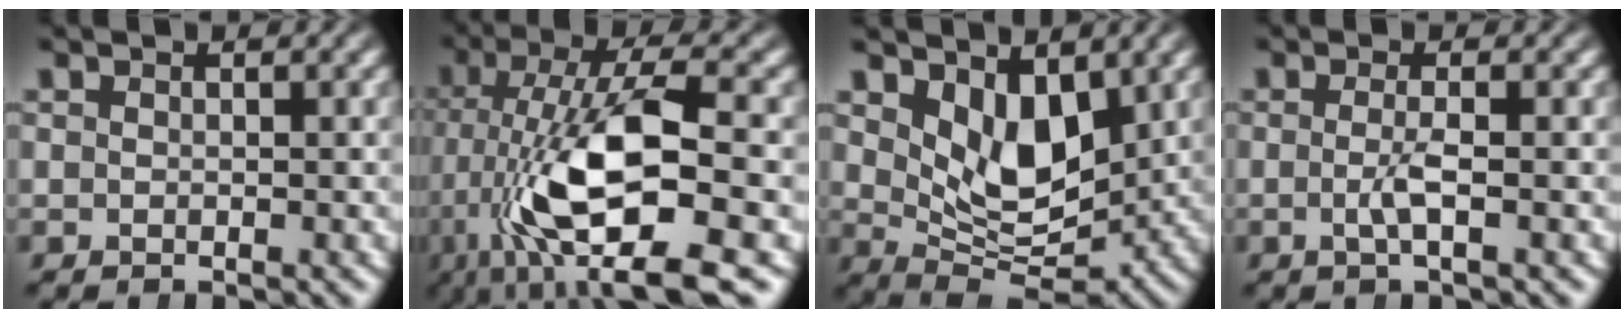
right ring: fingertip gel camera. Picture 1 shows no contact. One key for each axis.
{"total": 10.7, "fx": -1.4, "fy": 4.4, "fz": 9.6, "tx": -0.186, "ty": -0.030, "tz": -0.001}
{"total": 6.3, "fx": 1.5, "fy": 3.5, "fz": 5.1, "tx": -0.078, "ty": -0.026, "tz": 0.032}
{"total": 1.9, "fx": -0.7, "fy": -0.2, "fz": 1.8, "tx": -0.040, "ty": -0.007, "tz": -0.011}